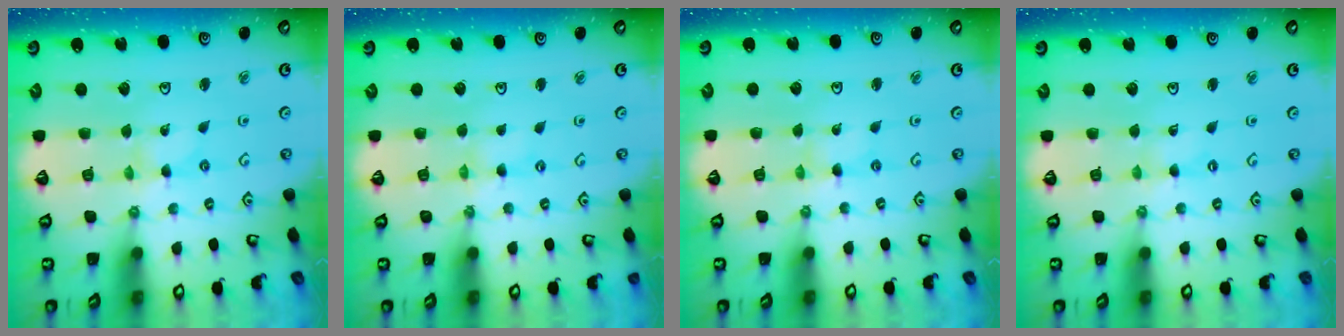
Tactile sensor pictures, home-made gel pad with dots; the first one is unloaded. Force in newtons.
{"total": 0.0}
{"total": 0.9, "press": 0.8, "slide": 0.1}
{"total": 0.0}